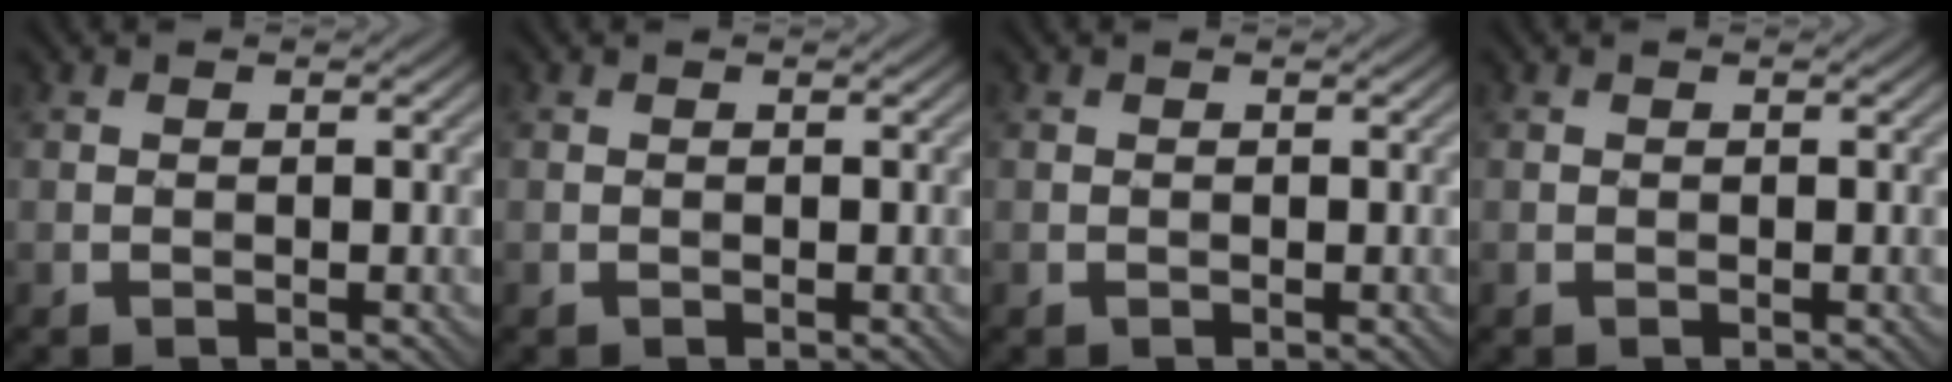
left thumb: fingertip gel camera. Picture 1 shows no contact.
{"total": 0.0}
{"total": 0.0}
{"total": 0.0}